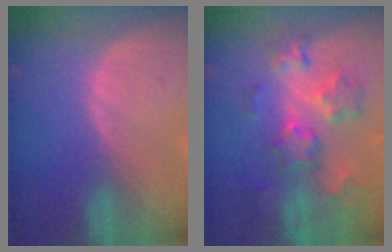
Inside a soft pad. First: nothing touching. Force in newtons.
{"total": 9.2, "press": 8.1, "slide": 4.3}